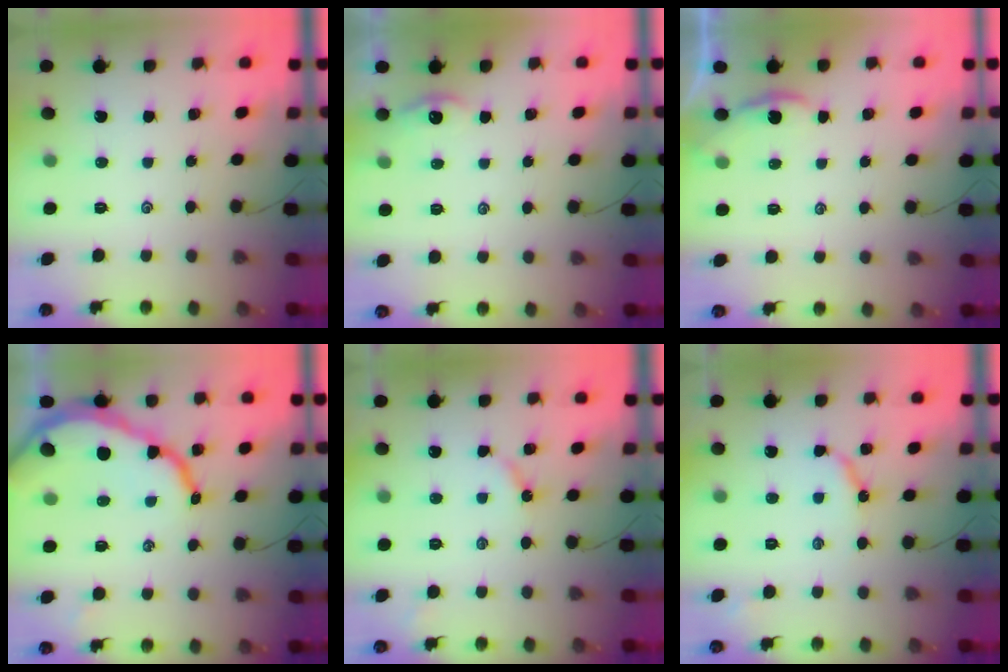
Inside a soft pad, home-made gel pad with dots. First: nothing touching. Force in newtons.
{"total": 2.7, "press": 2.7, "slide": 0.3}
{"total": 0.9, "press": 0.9, "slide": 0.1}
{"total": 16.5, "press": 16.4, "slide": 1.5}
{"total": 3.7, "press": 3.7, "slide": 0.5}
{"total": 5.7, "press": 5.7, "slide": 0.5}